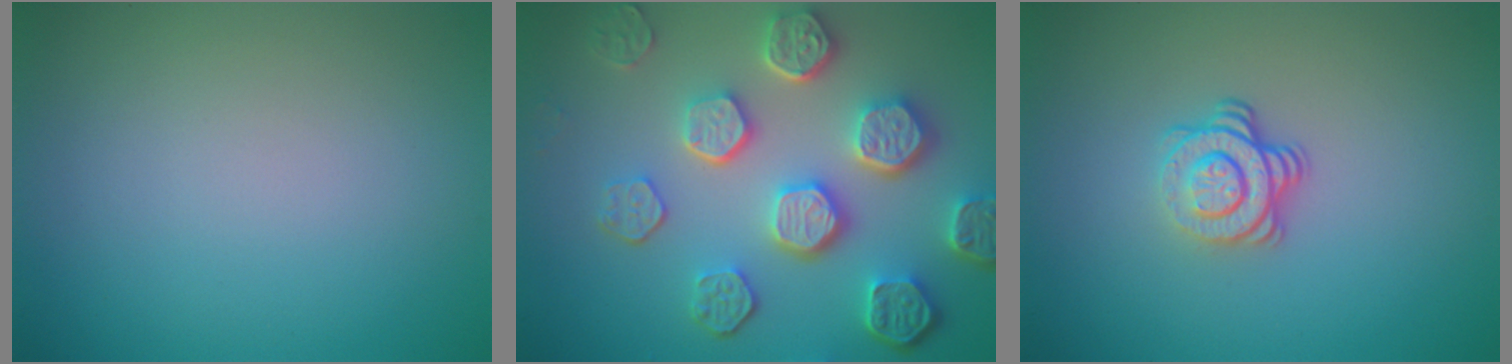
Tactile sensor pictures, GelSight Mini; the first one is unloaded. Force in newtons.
{"total": 7.7, "press": 6.0, "slide": 4.8}
{"total": 3.6, "press": 2.5, "slide": 2.6}